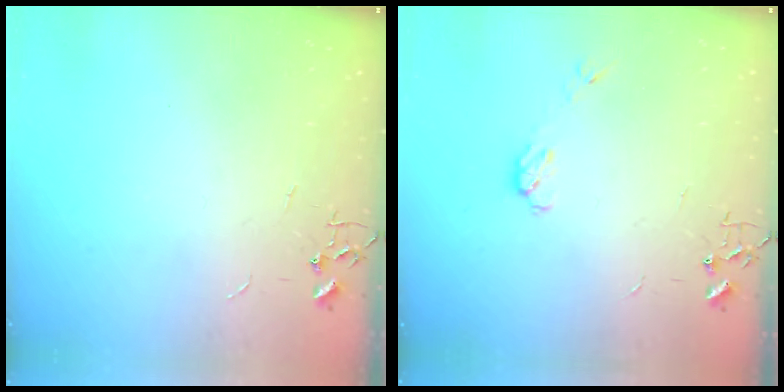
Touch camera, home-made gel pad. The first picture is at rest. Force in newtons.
{"total": 3.7, "press": 3.7, "slide": 0.6}